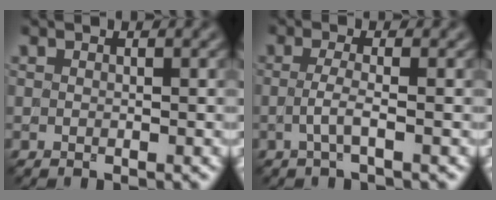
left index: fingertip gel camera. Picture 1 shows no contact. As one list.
[{"total": 1.9, "force": [-0.3, 0.4, 1.8], "torque": [-0.039, -0.002, -0.013]}]